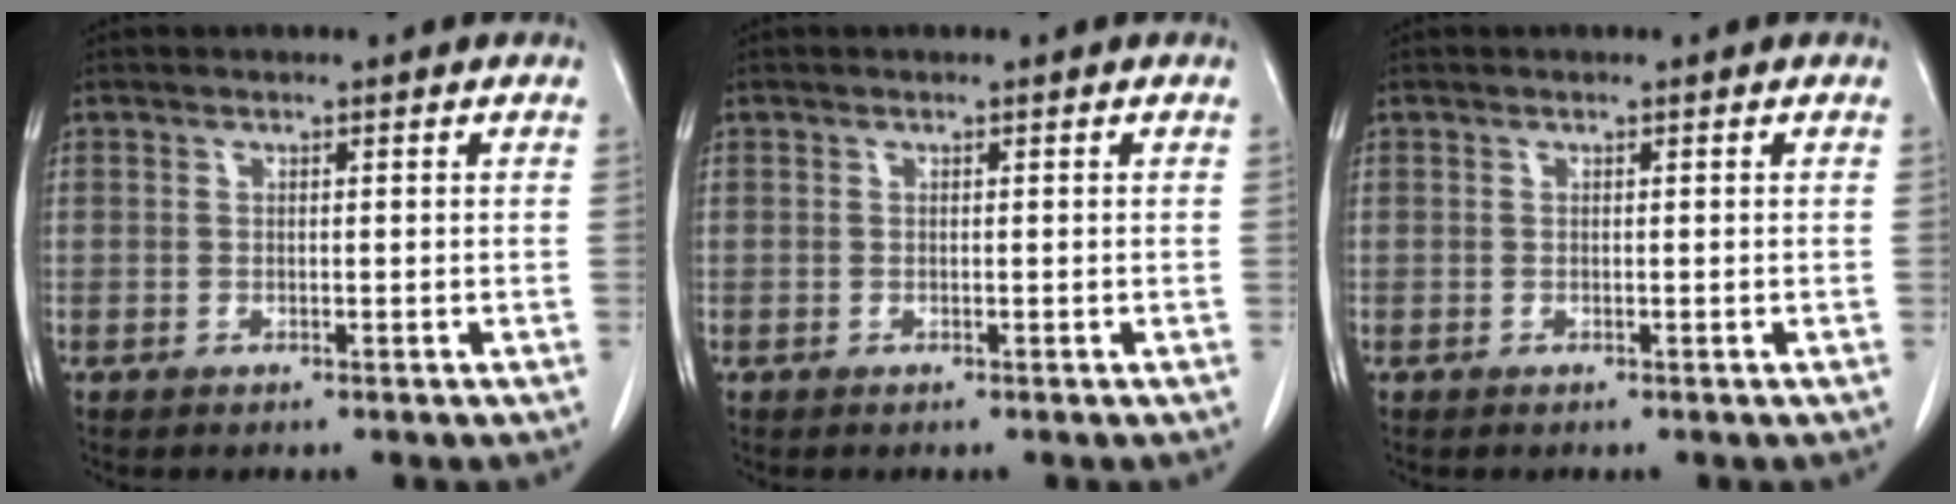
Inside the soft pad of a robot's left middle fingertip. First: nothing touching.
{"total": 0.0}
{"total": 0.0}